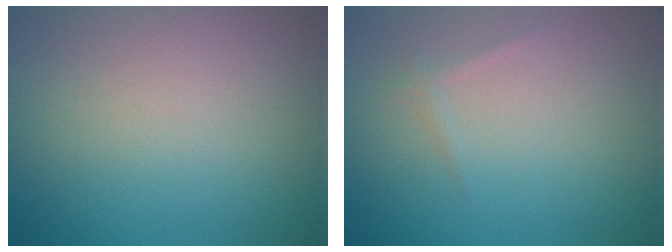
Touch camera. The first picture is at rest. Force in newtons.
{"total": 0.6, "press": 0.6, "slide": 0.1}